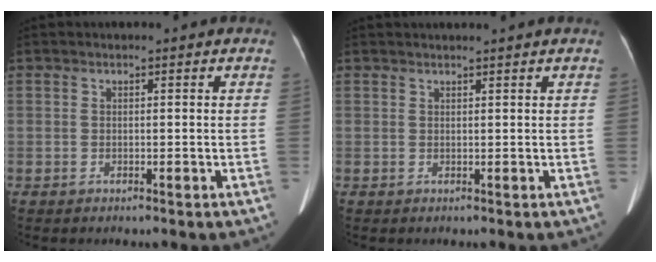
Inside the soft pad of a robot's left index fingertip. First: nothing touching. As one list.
[{"total": 3.0, "force": [2.7, -0.6, 1.1], "torque": [-0.012, 0.018, 0.038]}]